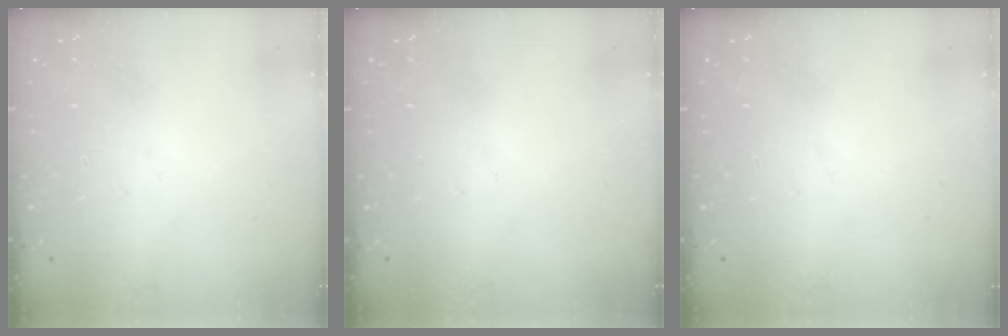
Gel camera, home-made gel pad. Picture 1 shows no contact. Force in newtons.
{"total": 0.0}
{"total": 0.0}